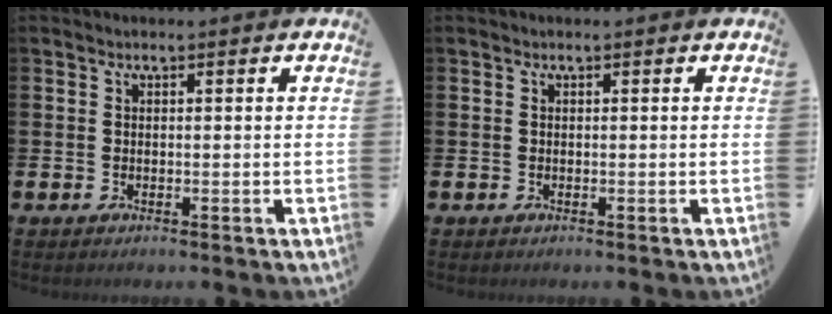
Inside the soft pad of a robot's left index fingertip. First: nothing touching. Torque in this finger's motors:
{"motor_torque": [0.01, 0.01, 0.00, 0.01]}